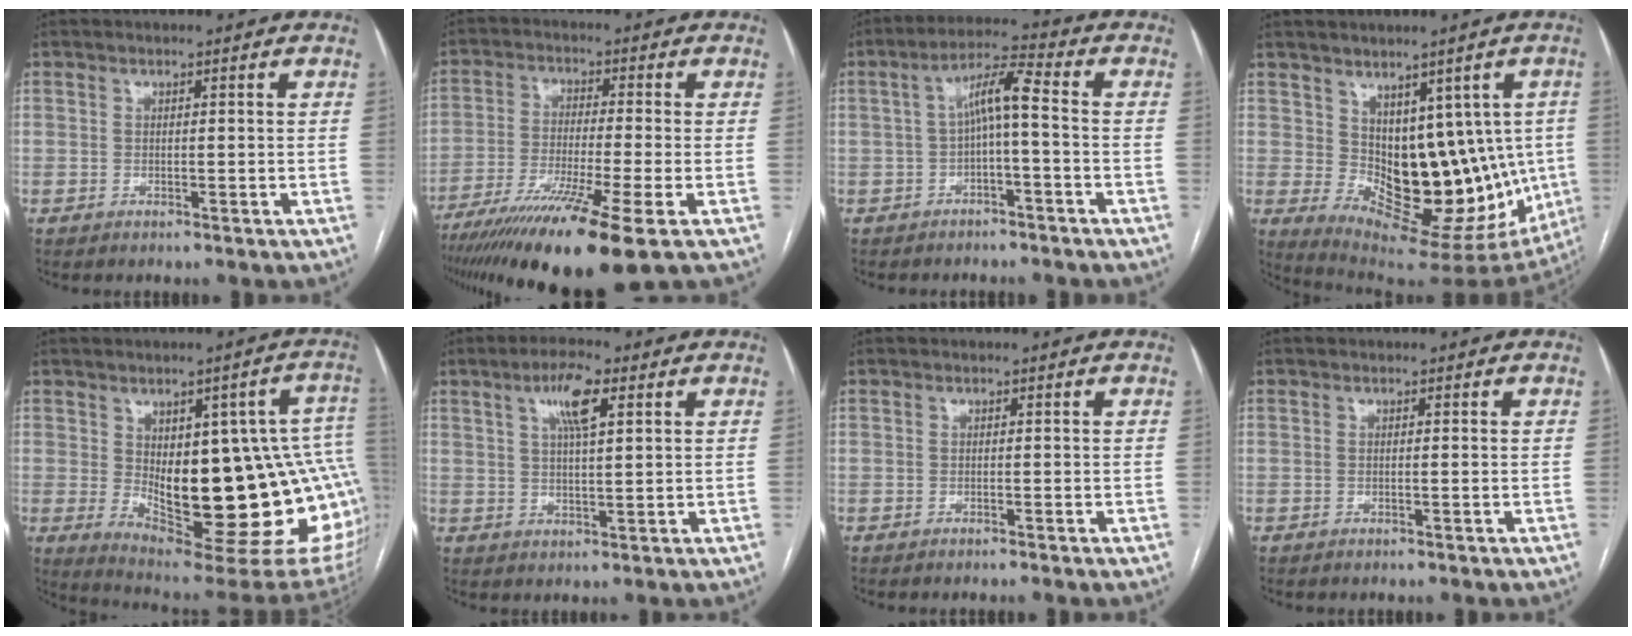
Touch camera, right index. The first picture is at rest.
{"total": 14.9, "force": [-9.6, -0.7, 11.4], "torque": [-0.199, -0.044, -0.165]}
{"total": 6.1, "force": [-0.5, 0.7, 6.1], "torque": [-0.106, 0.031, -0.009]}
{"total": 15.7, "force": [0.5, 8.7, 13.1], "torque": [-0.153, 0.004, 0.033]}
{"total": 26.4, "force": [-1.3, 7.7, 25.2], "torque": [-0.267, 0.003, 0.007]}
{"total": 6.3, "force": [2.9, 1.2, 5.5], "torque": [-0.101, 0.007, 0.048]}
{"total": 0.0}
{"total": 0.0}